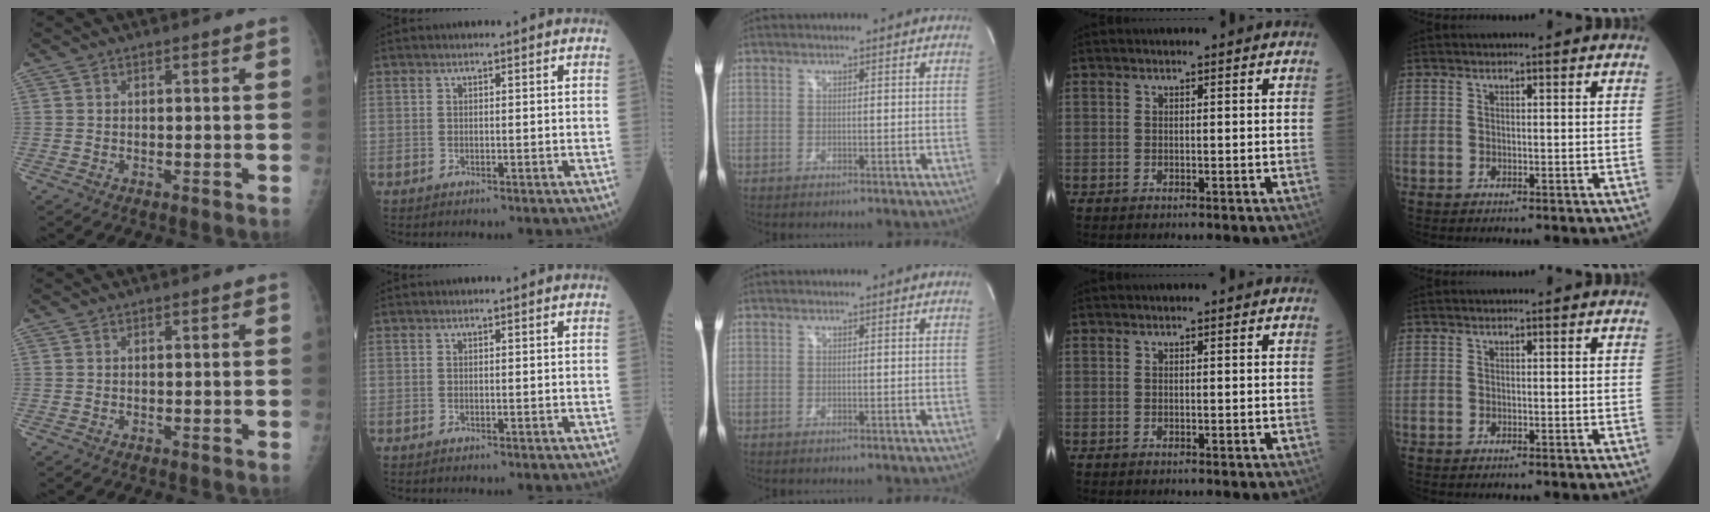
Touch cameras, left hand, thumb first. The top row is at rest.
{}